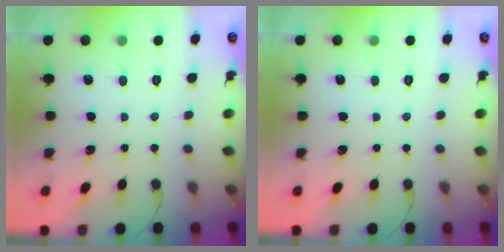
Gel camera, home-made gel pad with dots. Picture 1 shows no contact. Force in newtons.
{"total": 0.0}